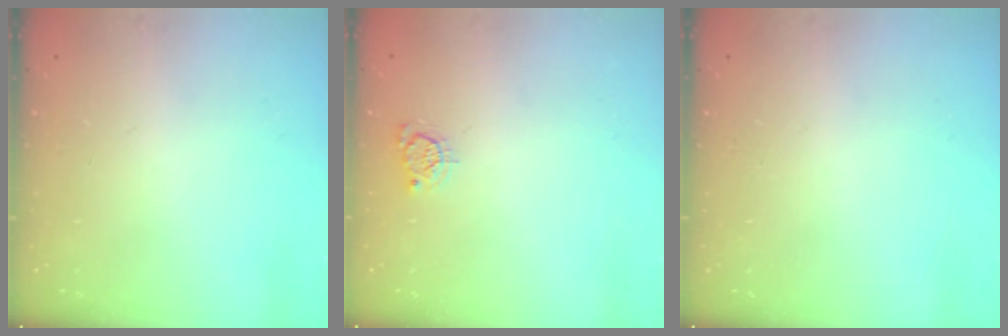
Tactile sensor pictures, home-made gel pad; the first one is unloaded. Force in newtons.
{"total": 3.3, "press": 3.3, "slide": 0.4}
{"total": 0.0}